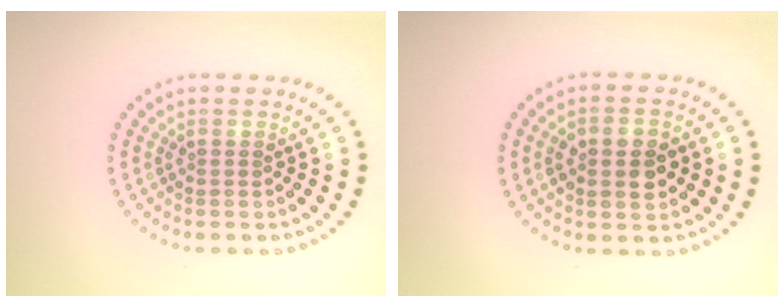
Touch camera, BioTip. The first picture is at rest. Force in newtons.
{"total": 3.7, "press": 3.7, "slide": 0.3}